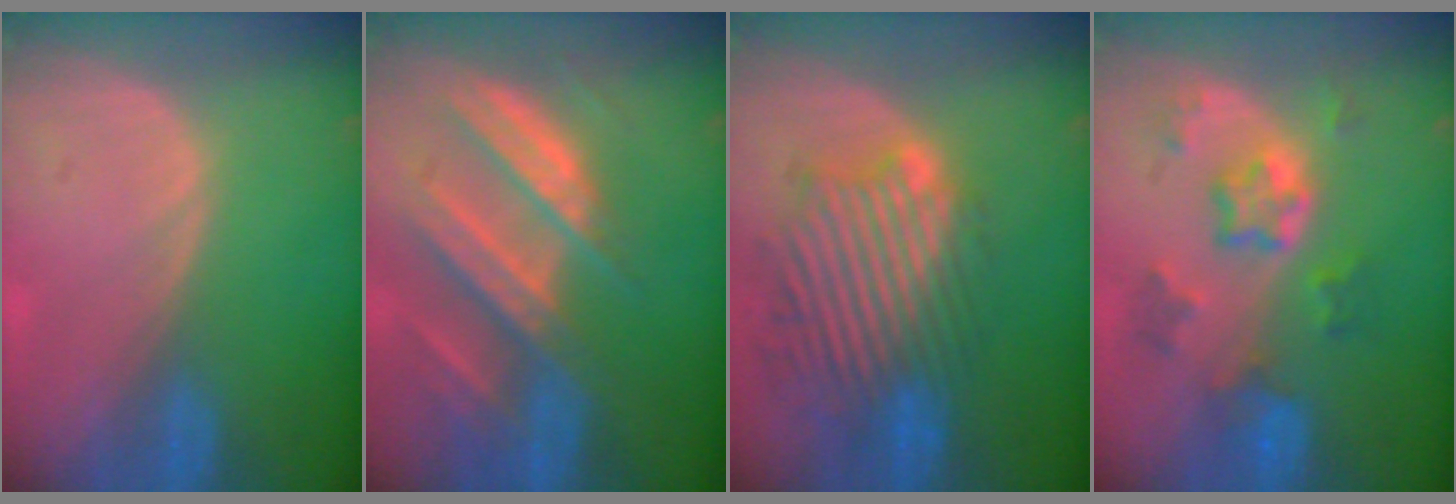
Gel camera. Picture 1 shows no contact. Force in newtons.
{"total": 9.9, "press": 8.7, "slide": 4.6}
{"total": 11.9, "press": 10.7, "slide": 5.3}
{"total": 7.5, "press": 6.6, "slide": 3.6}